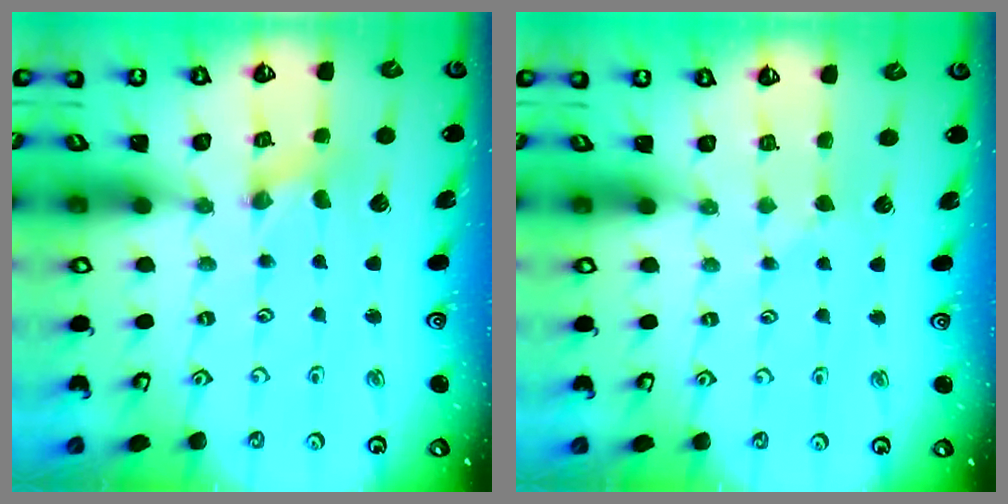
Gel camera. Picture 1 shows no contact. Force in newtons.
{"total": 2.5, "press": 2.5, "slide": 0.4}